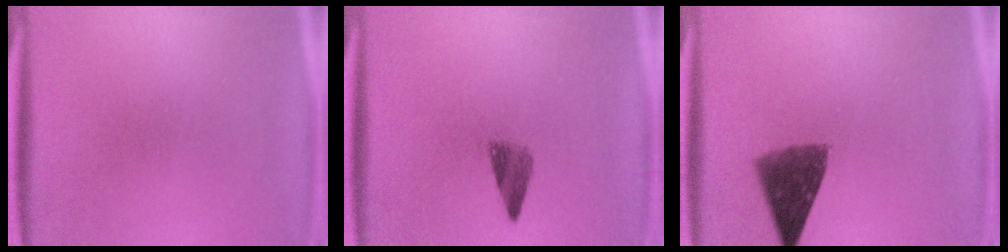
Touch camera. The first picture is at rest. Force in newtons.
{"total": 2.9}
{"total": 8.0}